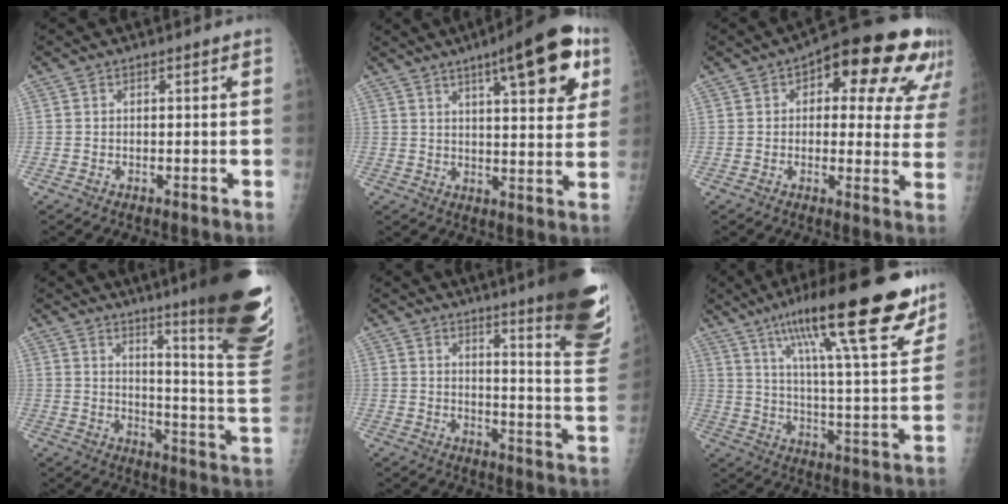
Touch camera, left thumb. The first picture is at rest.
{"total": 17.0, "force": [8.2, 4.7, 14.1], "torque": [-0.161, -0.020, 0.110]}
{"total": 18.7, "force": [8.7, 8.7, 14.1], "torque": [-0.128, 0.002, 0.100]}
{"total": 25.1, "force": [16.3, 2.2, 18.9], "torque": [-0.213, -0.110, 0.220]}
{"total": 20.7, "force": [14.5, 1.9, 14.7], "torque": [-0.166, -0.111, 0.178]}
{"total": 25.4, "force": [16.3, 4.9, 18.9], "torque": [-0.272, -0.047, 0.255]}